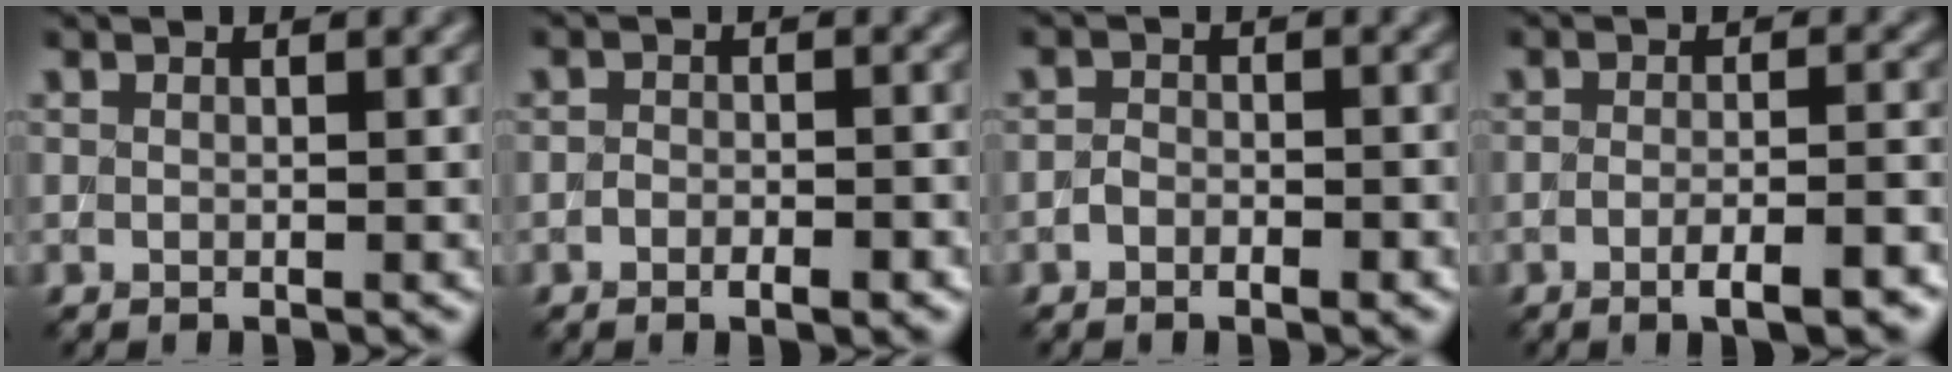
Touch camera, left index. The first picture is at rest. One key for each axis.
{"total": 2.7, "fx": -1.4, "fy": 1.3, "fz": 1.9, "tx": -0.015, "ty": 0.010, "tz": -0.022}
{"total": 2.0, "fx": -1.1, "fy": 1.1, "fz": 1.2, "tx": -0.014, "ty": 0.010, "tz": -0.025}
{"total": 4.4, "fx": -2.4, "fy": 1.0, "fz": 3.6, "tx": -0.057, "ty": 0.000, "tz": -0.037}